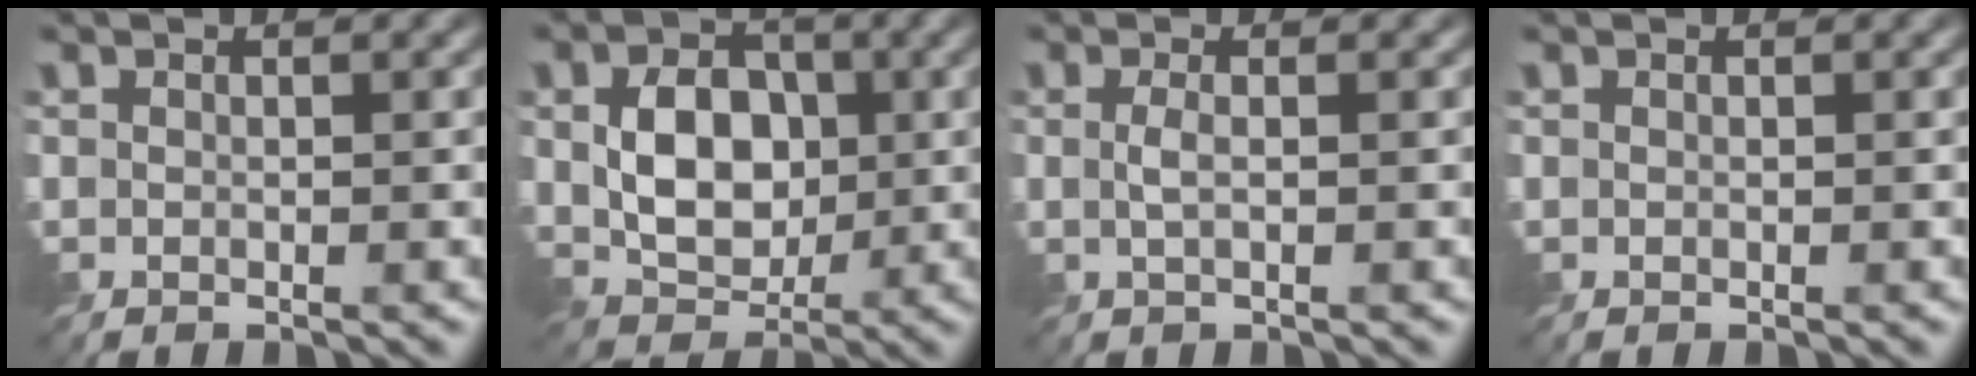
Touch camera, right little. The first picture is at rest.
{"total": 5.7, "force": [0.3, 4.2, 3.9], "torque": [-0.077, -0.004, 0.008]}
{"total": 1.2, "force": [0.0, 0.3, 1.2], "torque": [-0.027, 0.002, 0.000]}
{"total": 0.0}